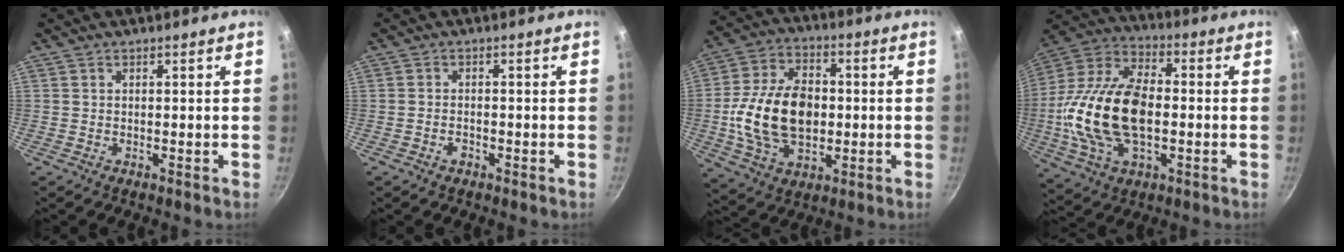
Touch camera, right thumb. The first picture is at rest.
{"total": 1.6, "force": [-0.9, 0.9, 0.9], "torque": [-0.017, 0.011, -0.017]}
{"total": 18.3, "force": [-0.9, 12.2, 13.6], "torque": [-0.226, 0.017, -0.016]}
{"total": 22.4, "force": [-1.8, 12.9, 18.2], "torque": [-0.347, 0.033, -0.038]}